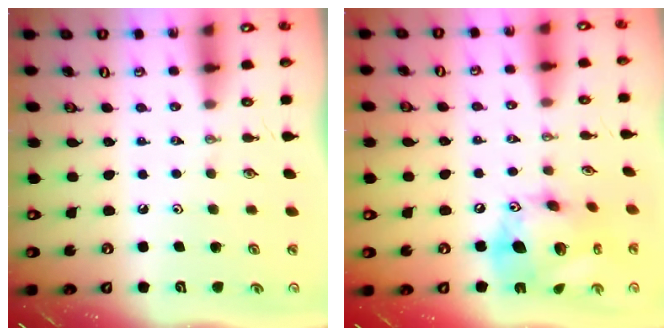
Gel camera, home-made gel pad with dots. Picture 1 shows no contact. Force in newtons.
{"total": 18.3, "press": 18.2, "slide": 2.3}